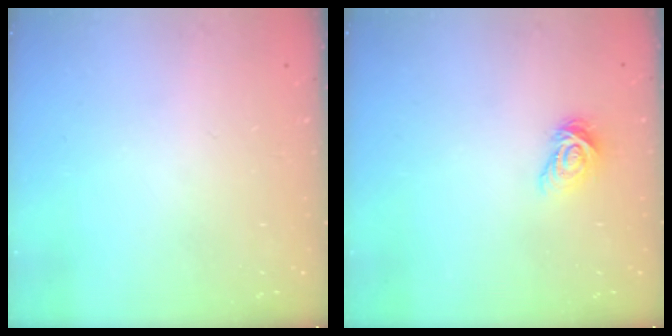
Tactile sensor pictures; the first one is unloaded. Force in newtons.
{"total": 5.4, "press": 5.4, "slide": 0.6}